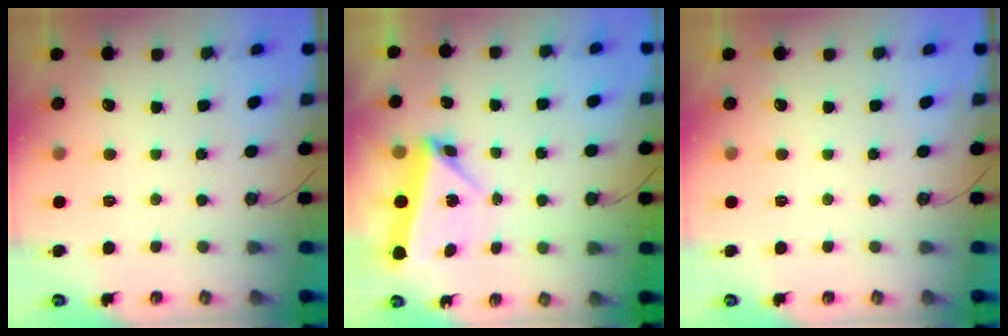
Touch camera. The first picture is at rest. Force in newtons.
{"total": 6.0, "press": 4.6, "slide": 3.9}
{"total": 0.0}